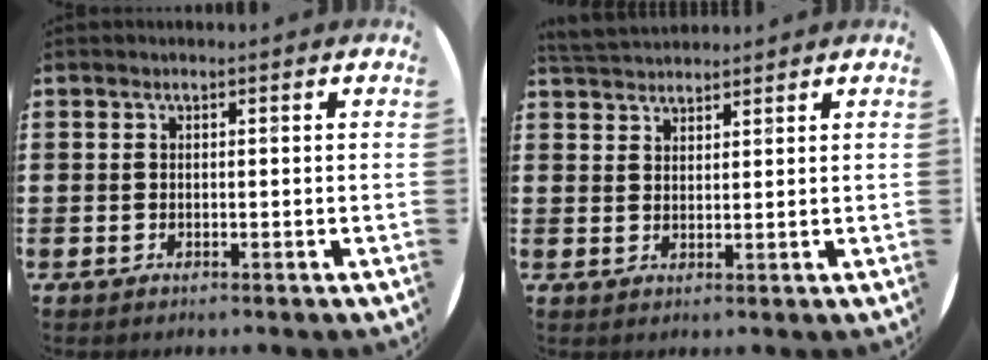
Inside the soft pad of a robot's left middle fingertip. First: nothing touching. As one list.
[{"total": 3.1, "force": [3.1, 0.6, 0.1], "torque": [-0.008, -0.006, 0.059]}]